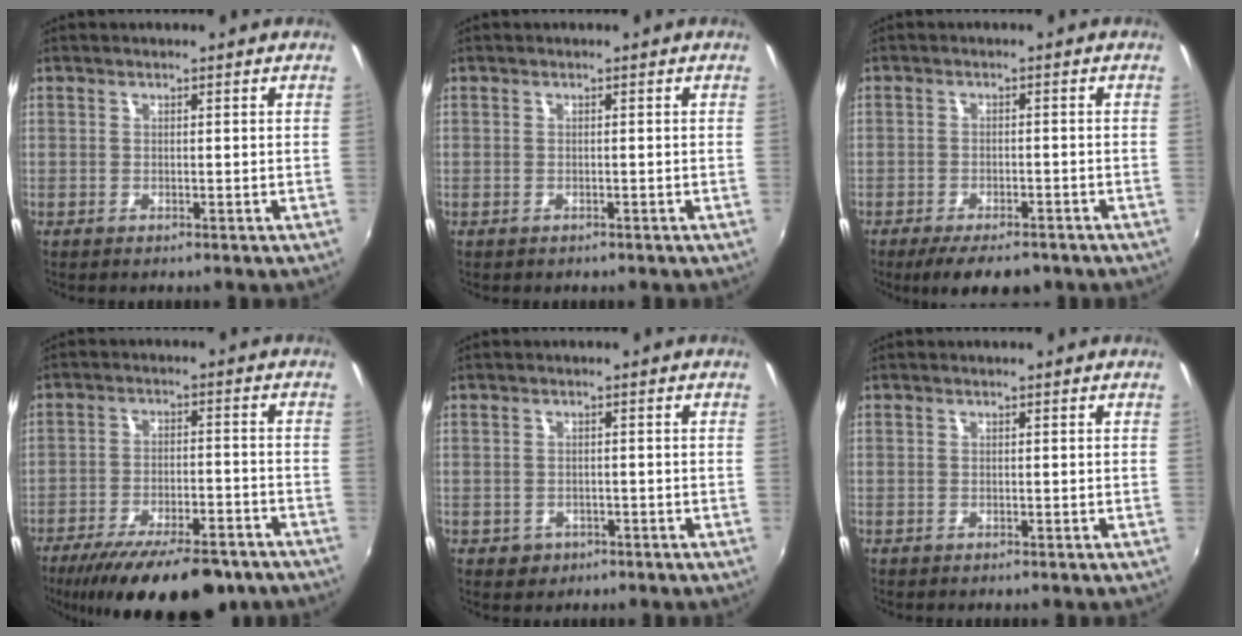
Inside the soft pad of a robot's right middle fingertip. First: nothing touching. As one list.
[{"total": 0.6, "force": [-0.5, 0.4, 0.1], "torque": [-0.006, 0.000, -0.005]}, {"total": 8.2, "force": [-6.4, 2.6, 4.4], "torque": [-0.095, -0.016, -0.098]}, {"total": 19.6, "force": [-15.1, 5.7, 11.2], "torque": [-0.203, -0.039, -0.215]}, {"total": 2.9, "force": [-1.3, 2.5, 0.9], "torque": [-0.024, 0.000, -0.014]}, {"total": 0.0}]